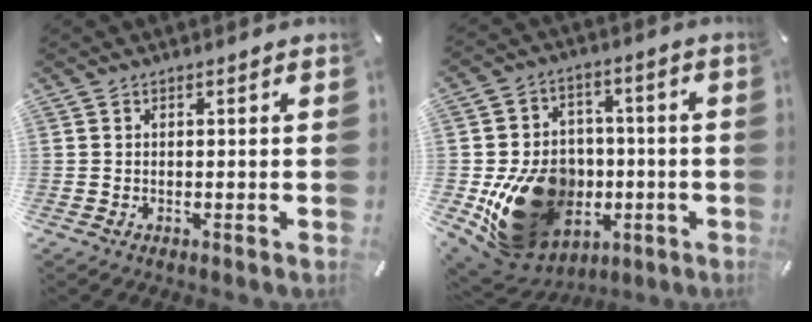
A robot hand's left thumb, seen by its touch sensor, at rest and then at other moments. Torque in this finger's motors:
{"motor_torque": [0.87, 1.46, 1.49, 0.34, 0.33]}